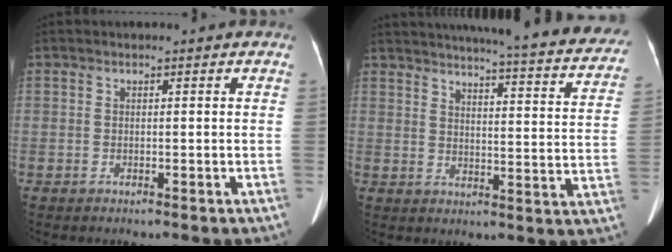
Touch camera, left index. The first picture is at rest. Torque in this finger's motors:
{"motor_torque": [-0.04, -2.10, 0.80, 0.19]}